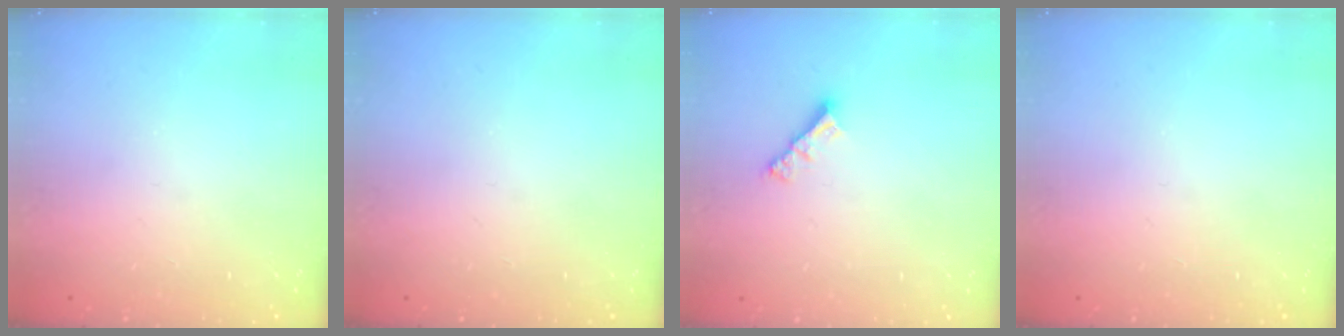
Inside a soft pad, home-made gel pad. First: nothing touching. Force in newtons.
{"total": 0.0}
{"total": 3.4, "press": 3.4, "slide": 0.2}
{"total": 0.0}